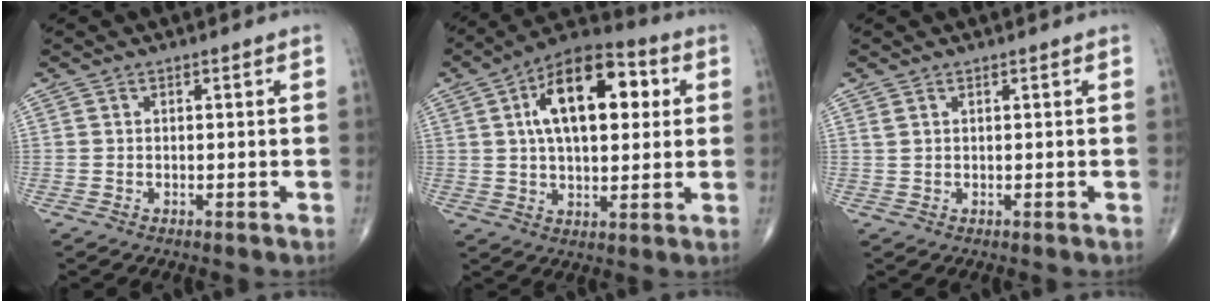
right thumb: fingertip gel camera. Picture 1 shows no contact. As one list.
[{"total": 18.8, "force": [4.7, 9.6, 15.5], "torque": [-0.220, 0.015, 0.069]}, {"total": 0.9, "force": [0.6, 0.3, 0.6], "torque": [-0.011, 0.006, 0.016]}]